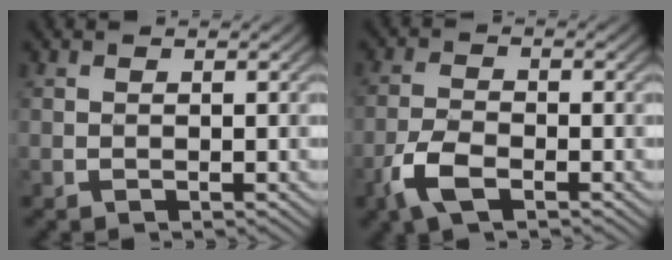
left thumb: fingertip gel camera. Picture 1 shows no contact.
{"total": 5.0, "force": [-3.6, 1.7, 2.9], "torque": [-0.074, 0.003, -0.079]}